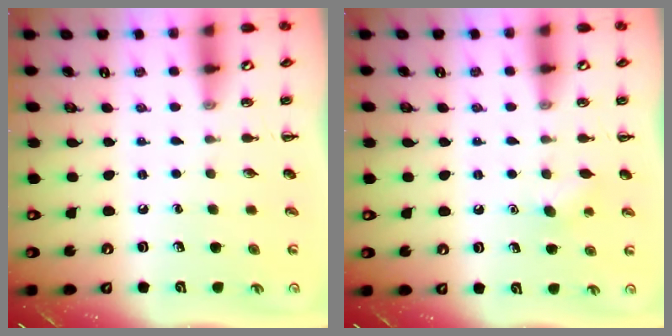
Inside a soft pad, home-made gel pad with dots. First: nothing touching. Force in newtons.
{"total": 3.8, "press": 3.7, "slide": 0.8}